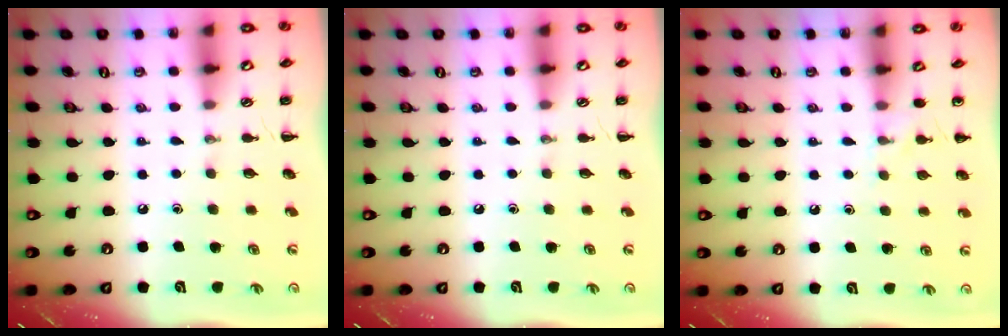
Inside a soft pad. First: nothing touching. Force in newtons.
{"total": 0.0}
{"total": 5.0, "press": 4.7, "slide": 1.9}